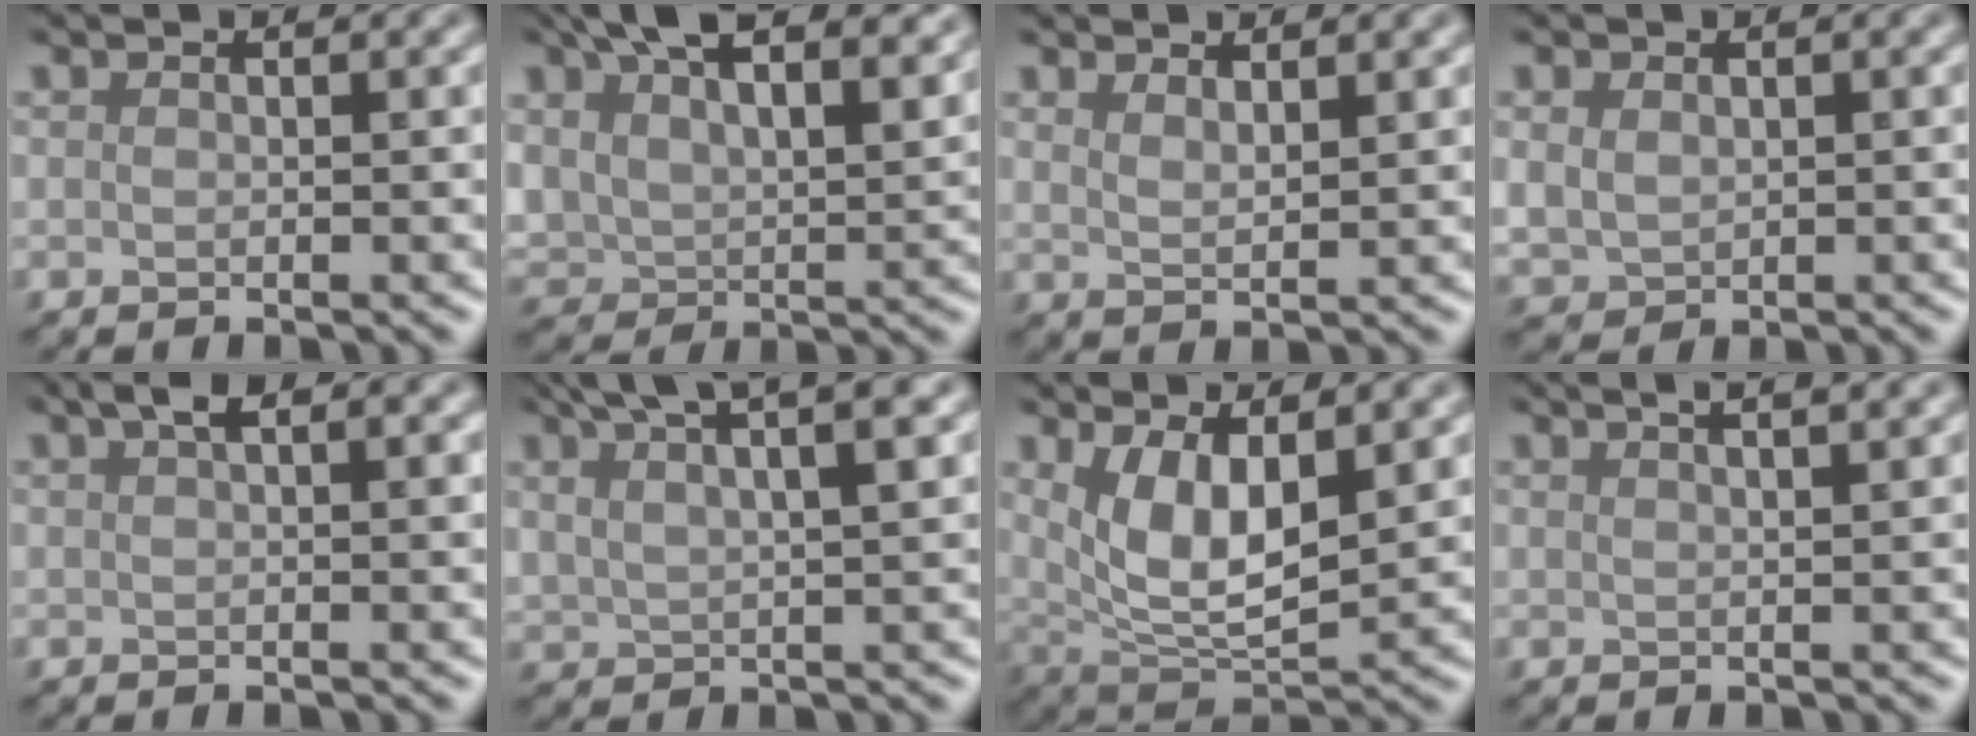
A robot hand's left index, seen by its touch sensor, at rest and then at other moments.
{"total": 12.0, "force": [6.8, 6.0, 7.8], "torque": [-0.143, 0.009, 0.119]}
{"total": 1.8, "force": [1.5, 0.4, 0.9], "torque": [-0.012, -0.002, 0.025]}
{"total": 1.8, "force": [0.5, 1.5, 1.0], "torque": [-0.022, -0.002, 0.014]}
{"total": 2.7, "force": [1.4, 0.7, 2.2], "torque": [-0.030, 0.007, 0.022]}
{"total": 8.5, "force": [5.8, 2.7, 5.6], "torque": [-0.086, 0.037, 0.066]}
{"total": 5.6, "force": [2.1, 2.2, 4.8], "torque": [-0.098, -0.016, 0.046]}
{"total": 6.8, "force": [4.3, 2.9, 4.5], "torque": [-0.022, 0.052, 0.024]}